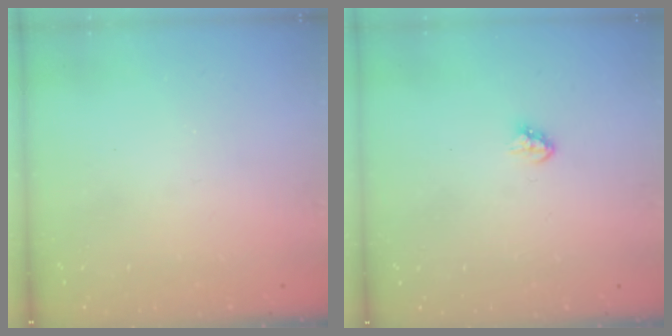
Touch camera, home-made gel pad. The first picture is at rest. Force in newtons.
{"total": 3.4, "press": 3.4, "slide": 0.3}